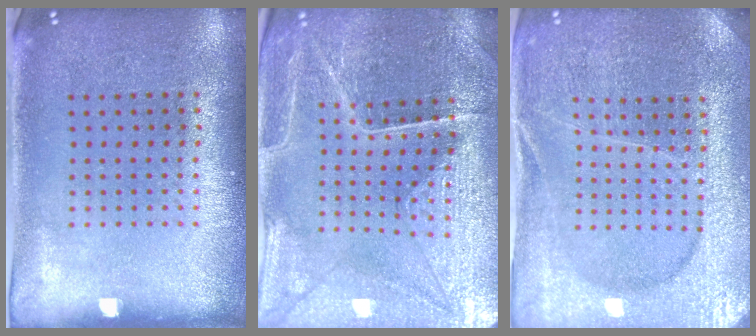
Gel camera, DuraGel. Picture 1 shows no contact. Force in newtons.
{"total": 3.5, "press": 3.5, "slide": 0.2}
{"total": 4.1, "press": 3.9, "slide": 1.3}